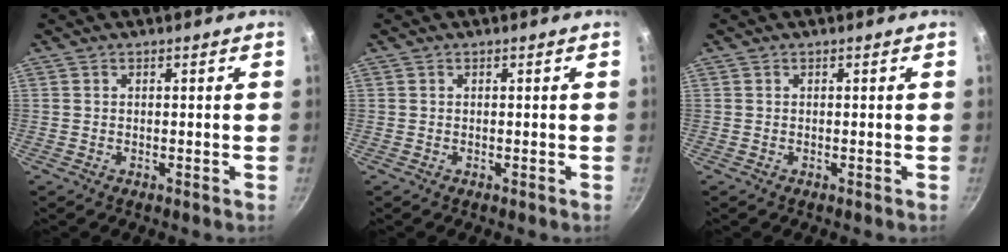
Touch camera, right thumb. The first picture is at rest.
{"total": 0.0}
{"total": 0.0}